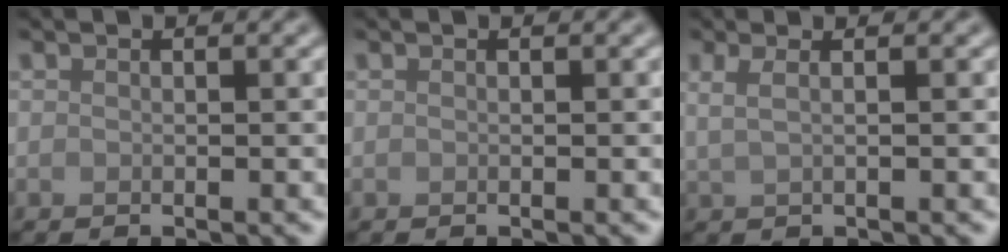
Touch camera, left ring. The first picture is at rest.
{"total": 0.0}
{"total": 2.2, "force": [0.8, 1.0, 1.8], "torque": [-0.030, -0.001, 0.002]}